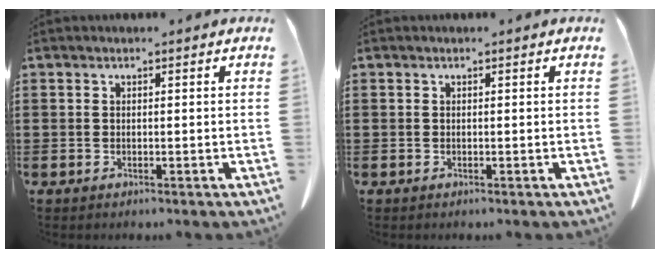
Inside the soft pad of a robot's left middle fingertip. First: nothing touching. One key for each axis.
{"total": 0.0}